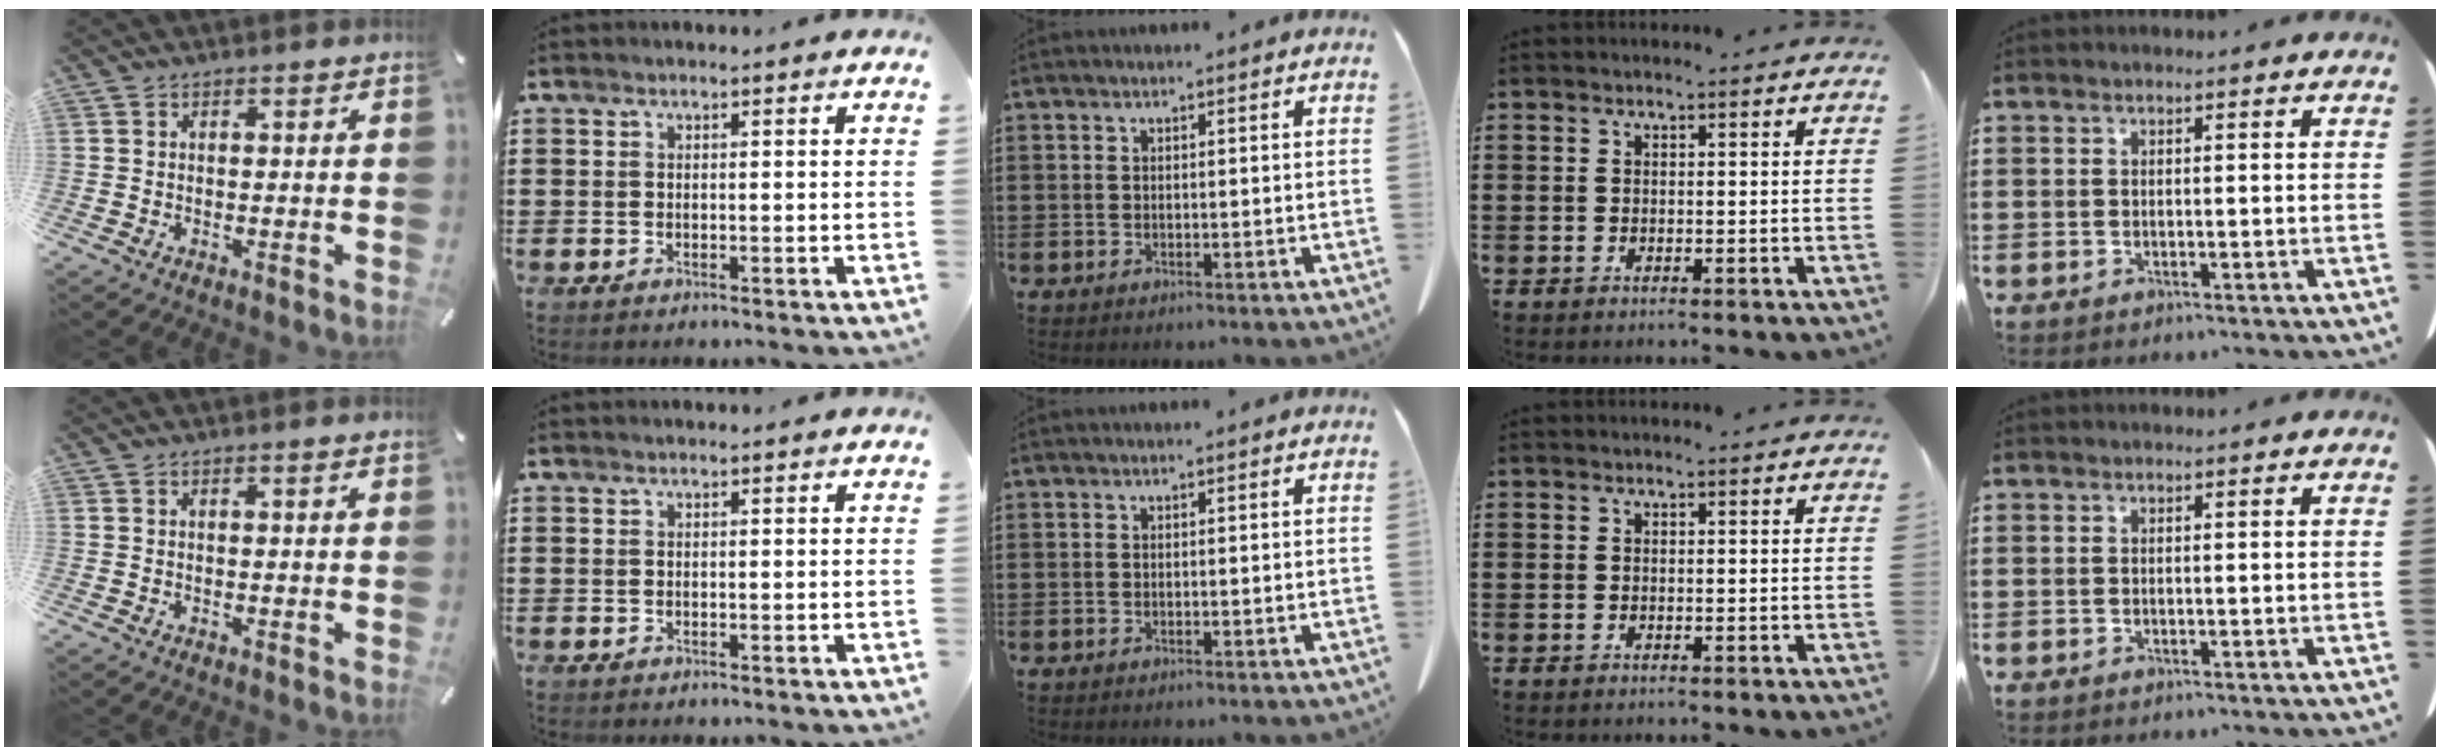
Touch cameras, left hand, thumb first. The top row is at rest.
{"thumb": {"total": 0.6, "force": [0.3, 0.0, 0.5], "torque": [-0.008, 0.000, 0.005]}}